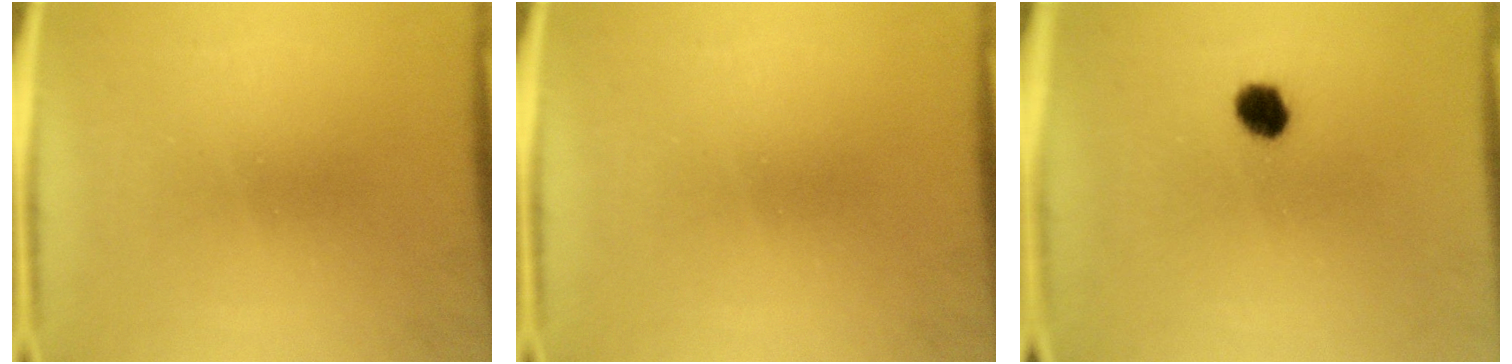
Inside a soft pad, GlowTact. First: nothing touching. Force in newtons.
{"total": 0.0}
{"total": 3.3}